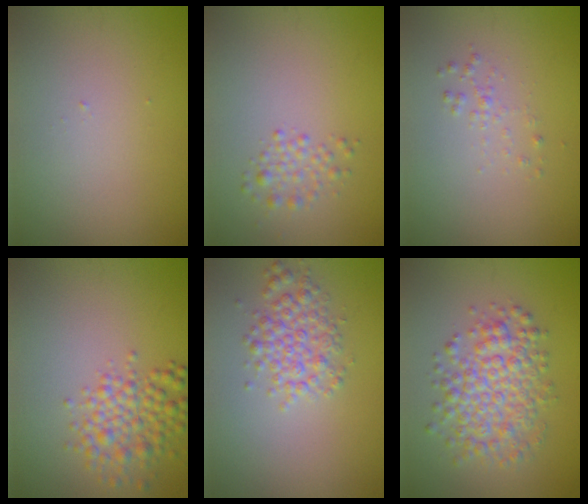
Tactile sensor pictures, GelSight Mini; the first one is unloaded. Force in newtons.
{"total": 1.6, "press": 1.6, "slide": 0.1}
{"total": 0.9, "press": 0.9, "slide": 0.0}
{"total": 3.6, "press": 3.6, "slide": 0.0}
{"total": 3.0, "press": 3.0, "slide": 0.1}
{"total": 5.2, "press": 5.2, "slide": 0.1}